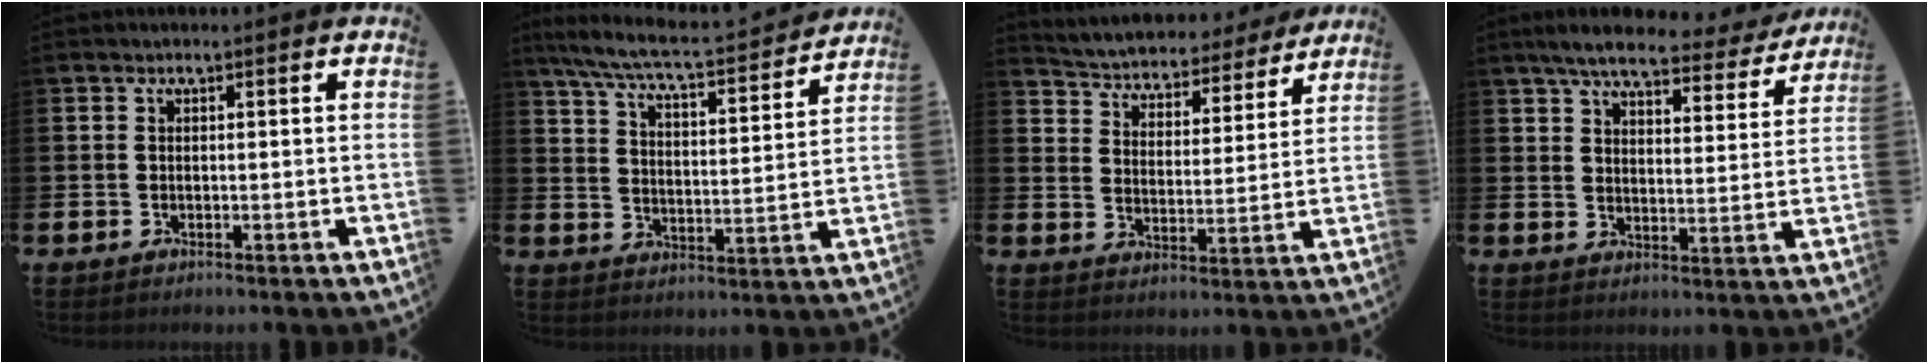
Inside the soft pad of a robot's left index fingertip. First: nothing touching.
{"total": 7.2, "force": [6.6, 0.3, 2.8], "torque": [-0.085, -0.049, 0.109]}
{"total": 4.5, "force": [4.2, 1.3, 0.5], "torque": [-0.040, -0.039, 0.067]}
{"total": 6.6, "force": [5.9, 1.2, 2.7], "torque": [-0.067, -0.032, 0.097]}